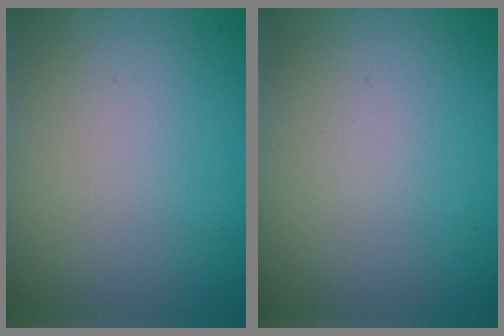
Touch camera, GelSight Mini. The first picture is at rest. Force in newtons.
{"total": 0.0}